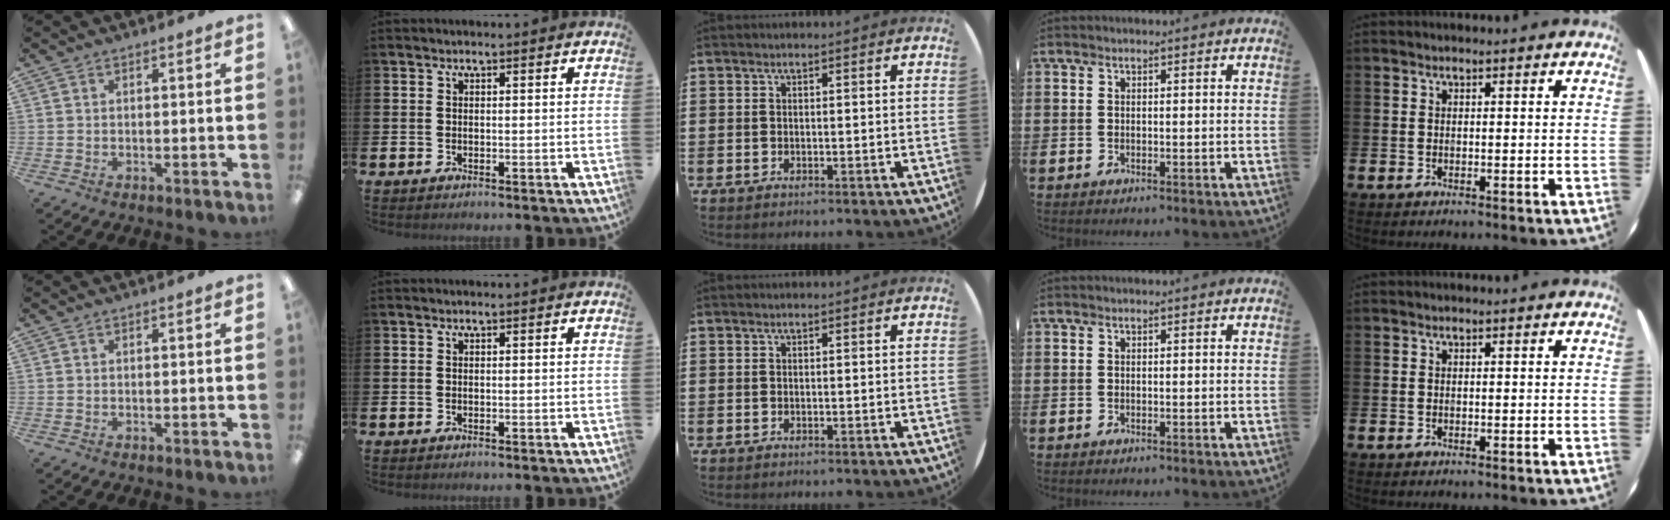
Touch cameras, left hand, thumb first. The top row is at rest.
{}